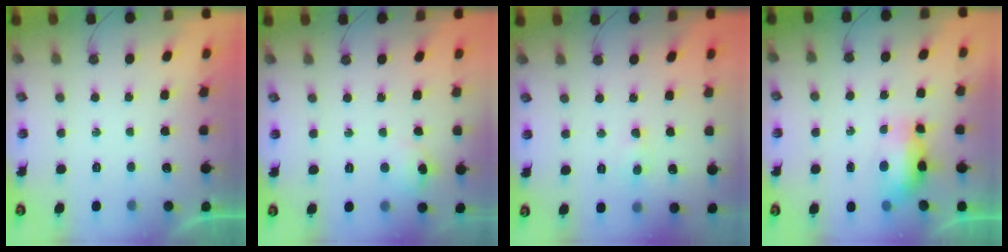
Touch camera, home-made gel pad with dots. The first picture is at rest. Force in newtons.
{"total": 3.9, "press": 3.6, "slide": 1.5}
{"total": 4.6, "press": 4.6, "slide": 0.7}
{"total": 7.5, "press": 7.4, "slide": 1.1}